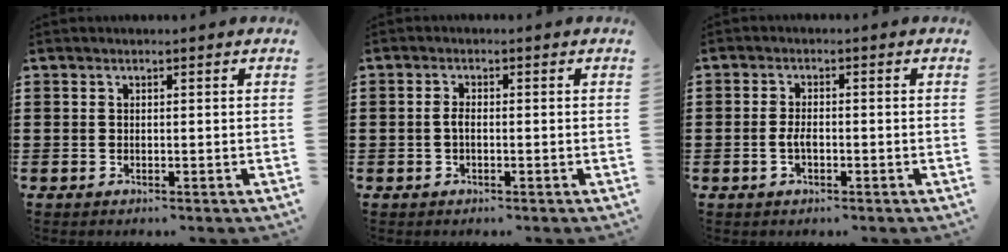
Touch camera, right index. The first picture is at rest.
{"total": 1.5, "force": [-0.3, 0.4, 1.4], "torque": [-0.035, -0.007, -0.008]}
{"total": 2.5, "force": [-0.8, 1.1, 2.2], "torque": [-0.050, -0.001, -0.016]}